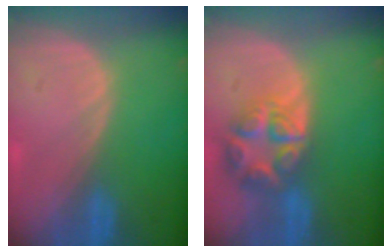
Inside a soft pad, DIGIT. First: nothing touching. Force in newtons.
{"total": 7.9, "press": 6.9, "slide": 3.9}